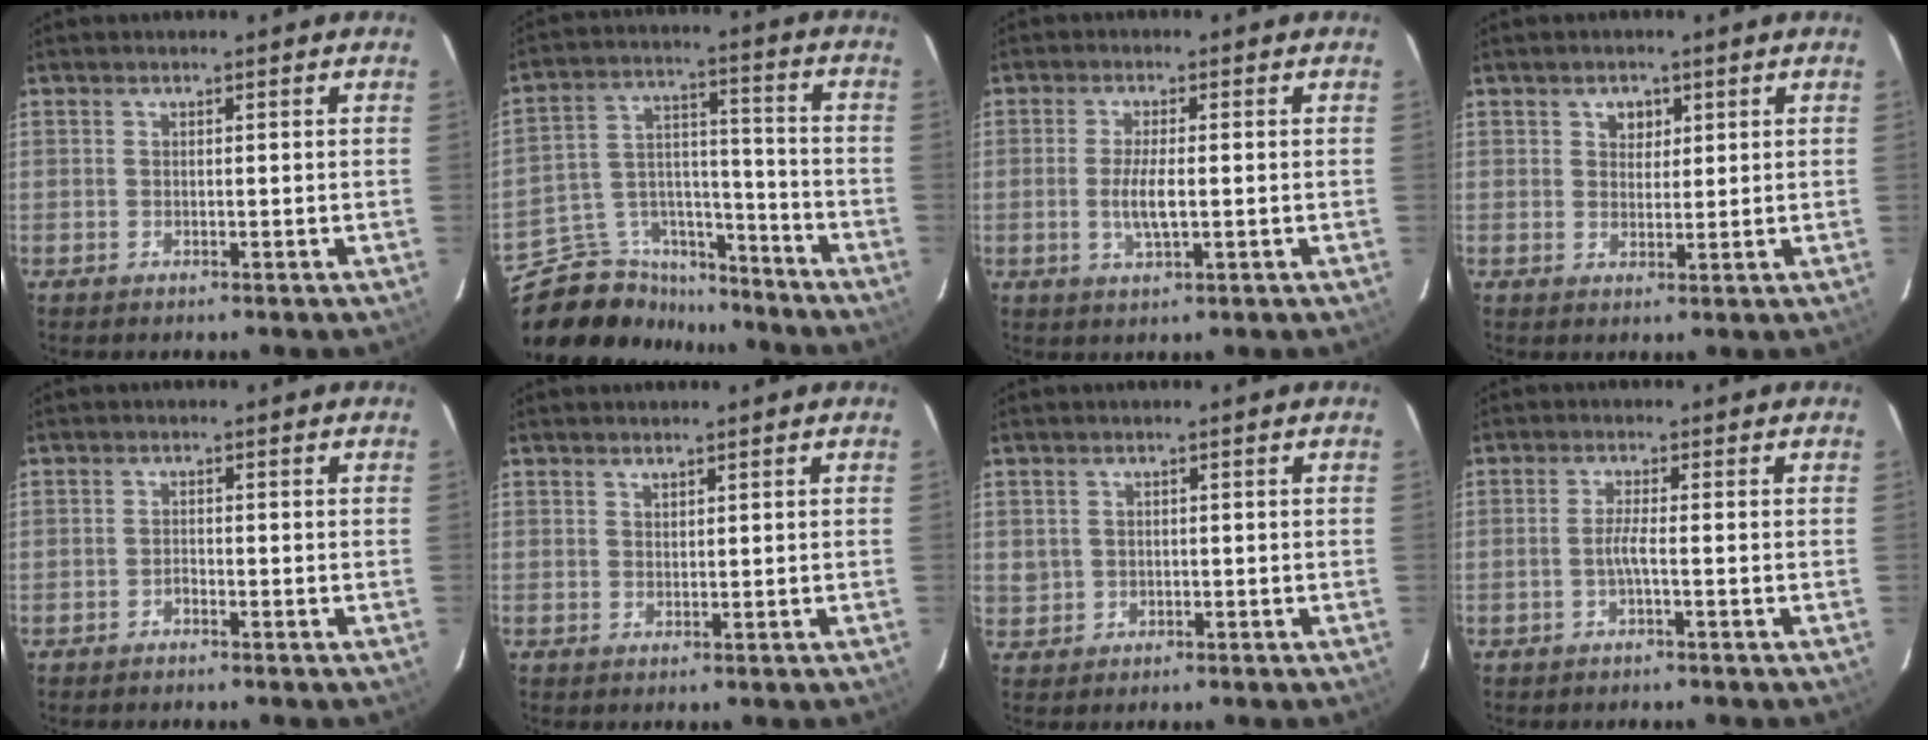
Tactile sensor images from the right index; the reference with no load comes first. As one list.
[{"total": 16.4, "force": [-14.0, 7.8, 3.2], "torque": [-0.078, 0.065, -0.225]}, {"total": 4.7, "force": [-0.6, 1.0, 4.6], "torque": [-0.092, -0.008, -0.011]}, {"total": 2.9, "force": [1.3, 2.4, 1.0], "torque": [-0.008, 0.007, 0.023]}, {"total": 0.9, "force": [-0.8, 0.4, 0.1], "torque": [-0.002, 0.002, -0.015]}, {"total": 0.9, "force": [0.8, 0.3, 0.2], "torque": [-0.004, 0.002, 0.017]}, {"total": 2.9, "force": [0.2, 2.8, 0.5], "torque": [-0.010, 0.005, 0.013]}, {"total": 2.1, "force": [-0.8, -0.5, 1.9], "torque": [-0.039, -0.001, -0.016]}]